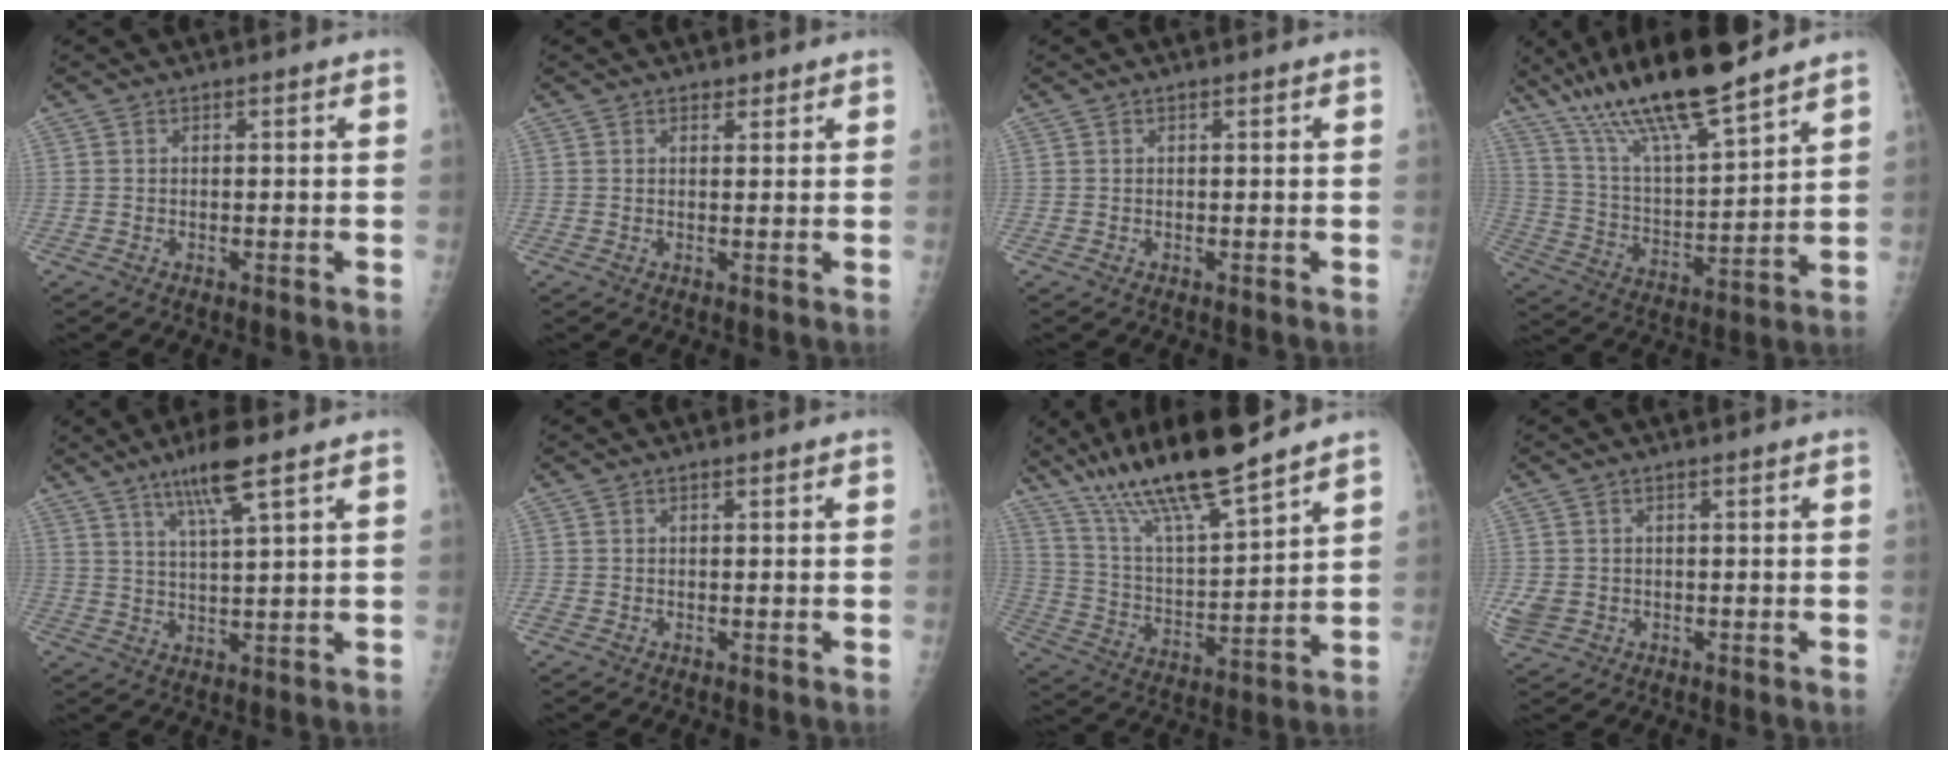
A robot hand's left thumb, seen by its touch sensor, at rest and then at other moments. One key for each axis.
{"total": 1.3, "fx": 1.1, "fy": 0.7, "fz": 0.4, "tx": 0.004, "ty": -0.007, "tz": 0.014}
{"total": 0.0}
{"total": 19.2, "fx": 14.8, "fy": 3.0, "fz": 11.9, "tx": -0.199, "ty": -0.063, "tz": 0.273}
{"total": 8.1, "fx": 5.0, "fy": 0.4, "fz": 6.3, "tx": -0.122, "ty": -0.023, "tz": 0.094}
{"total": 0.7, "fx": 0.0, "fy": 0.5, "fz": 0.5, "tx": -0.012, "ty": 0.001, "tz": 0.002}
{"total": 17.5, "fx": 14.0, "fy": 2.1, "fz": 10.4, "tx": -0.172, "ty": -0.068, "tz": 0.259}
{"total": 3.9, "fx": -0.6, "fy": 3.3, "fz": 1.9, "tx": -0.044, "ty": -0.002, "tz": -0.004}